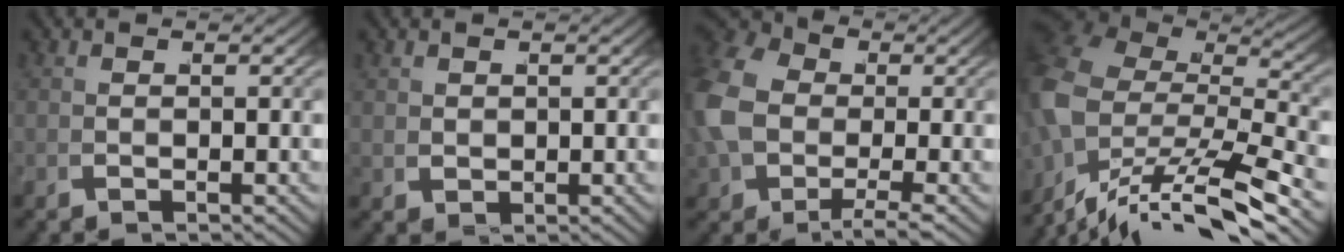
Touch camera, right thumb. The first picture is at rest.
{"total": 1.2, "force": [0.9, 0.7, 0.4], "torque": [-0.011, -0.011, 0.029]}
{"total": 8.7, "force": [0.5, 6.7, 5.5], "torque": [-0.144, -0.023, 0.018]}
{"total": 10.9, "force": [-3.0, 6.5, 8.3], "torque": [-0.197, -0.039, -0.027]}